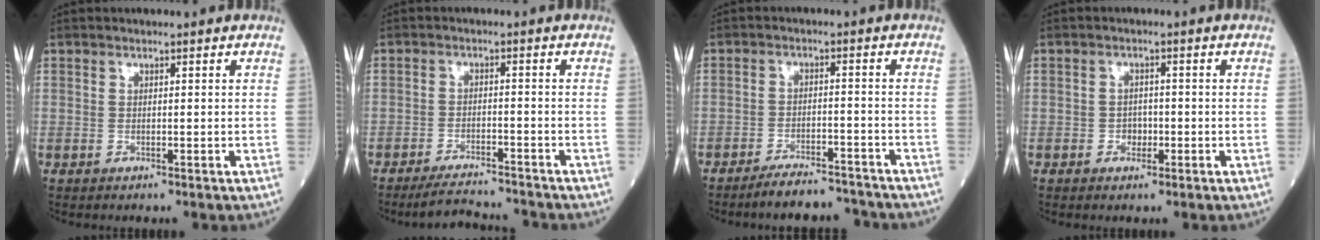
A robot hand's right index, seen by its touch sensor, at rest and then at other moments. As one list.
[{"total": 6.5, "force": [-6.3, 0.2, 1.5], "torque": [-0.028, -0.009, -0.102]}, {"total": 7.6, "force": [-7.2, 1.2, 2.0], "torque": [-0.026, 0.001, -0.113]}, {"total": 1.9, "force": [-0.7, 1.5, 0.9], "torque": [-0.003, 0.007, -0.008]}]